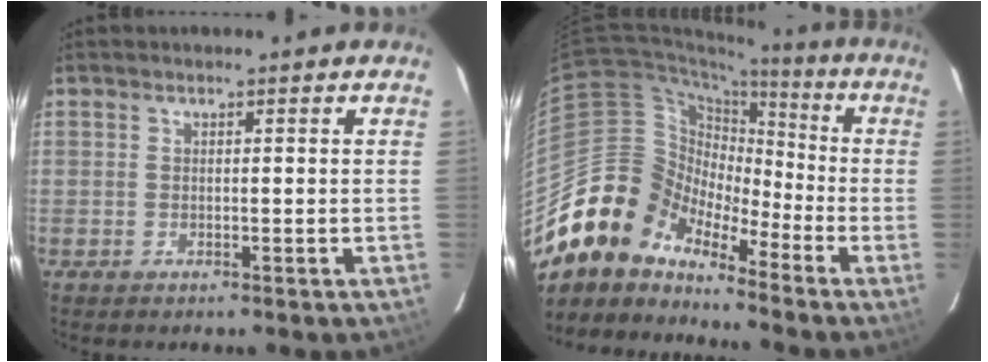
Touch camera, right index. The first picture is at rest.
{"total": 12.9, "force": [-10.2, 7.4, 2.5], "torque": [-0.056, 0.035, -0.209]}